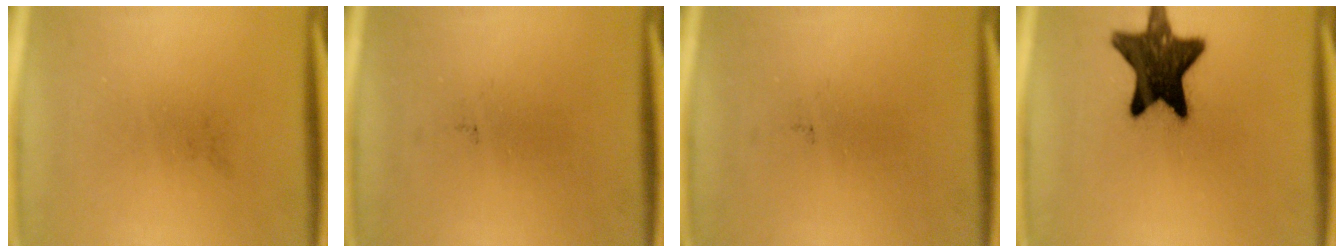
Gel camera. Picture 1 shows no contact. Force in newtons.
{"total": 0.0}
{"total": 0.0}
{"total": 14.9}